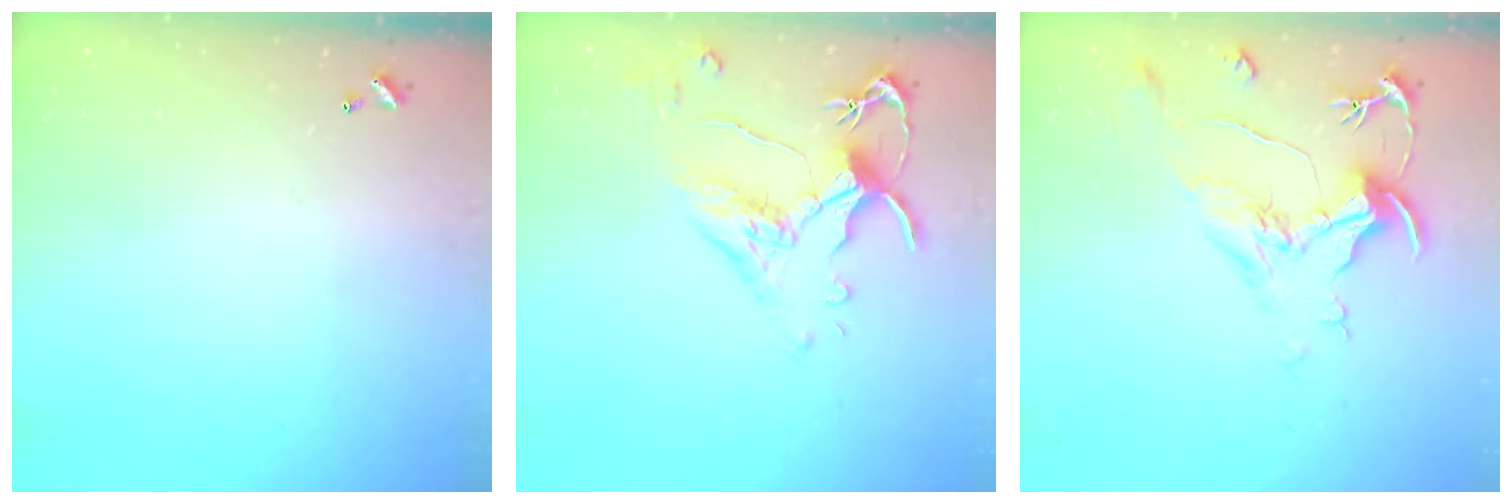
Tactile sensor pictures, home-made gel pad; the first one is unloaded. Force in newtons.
{"total": 2.5, "press": 2.1, "slide": 1.4}
{"total": 2.2, "press": 1.7, "slide": 1.4}